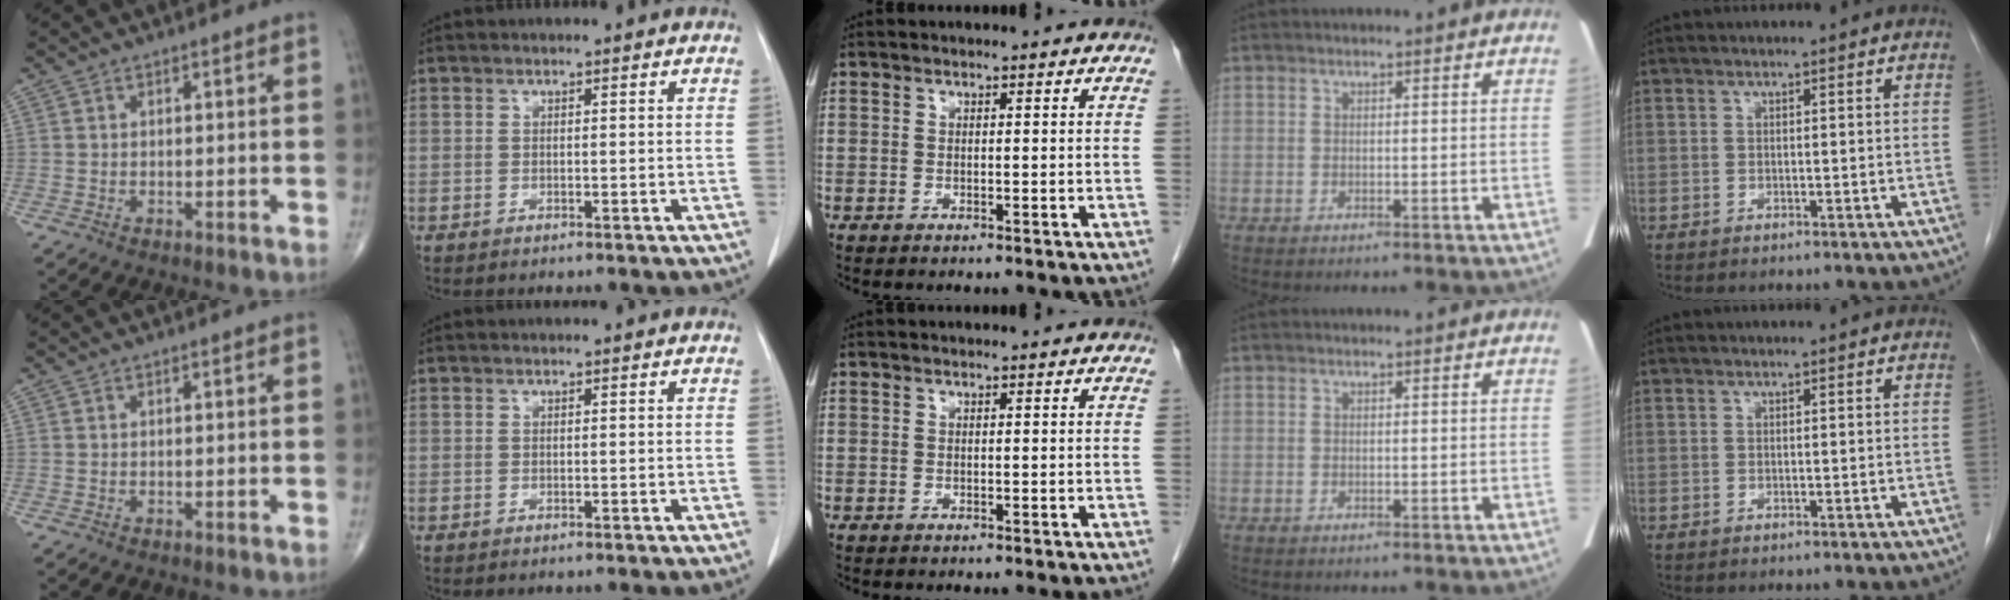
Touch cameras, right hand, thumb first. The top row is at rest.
{}